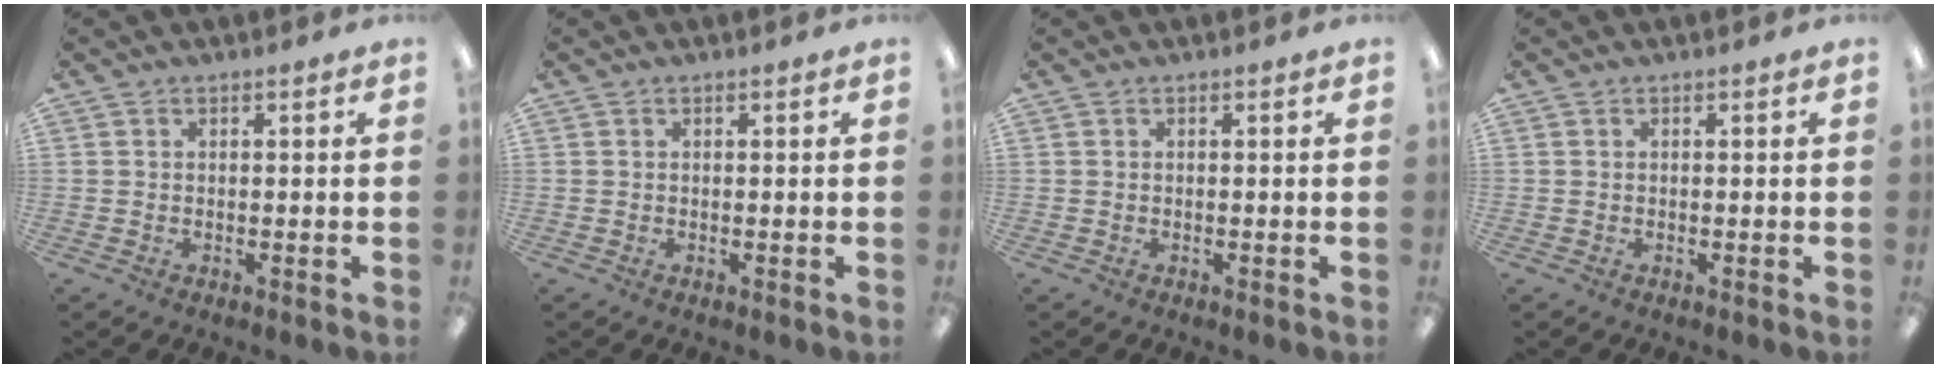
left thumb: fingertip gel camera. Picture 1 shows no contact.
{"total": 0.0}
{"total": 0.0}
{"total": 0.0}